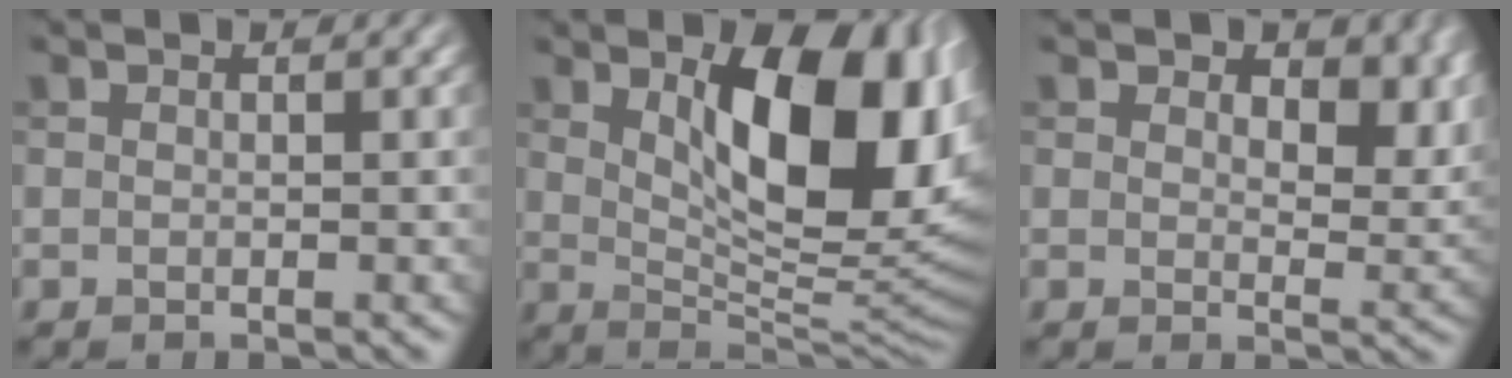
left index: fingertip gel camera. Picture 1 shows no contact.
{"total": 13.1, "force": [3.1, 6.1, 11.1], "torque": [-0.145, -0.011, 0.055]}
{"total": 5.4, "force": [2.7, 3.1, 3.4], "torque": [-0.050, -0.013, 0.034]}